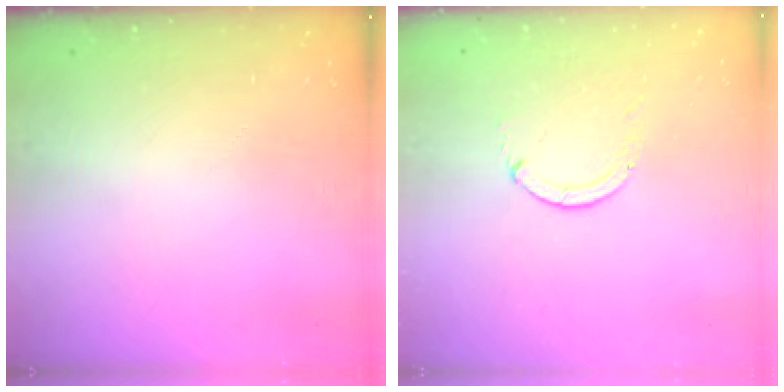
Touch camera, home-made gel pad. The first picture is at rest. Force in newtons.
{"total": 0.0}